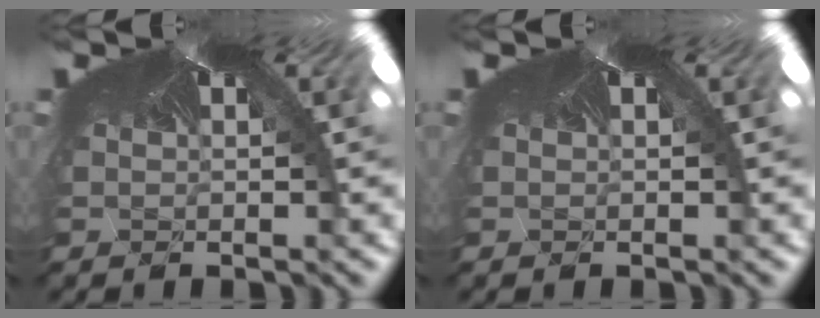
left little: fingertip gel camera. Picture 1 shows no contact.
{"total": 0.0}